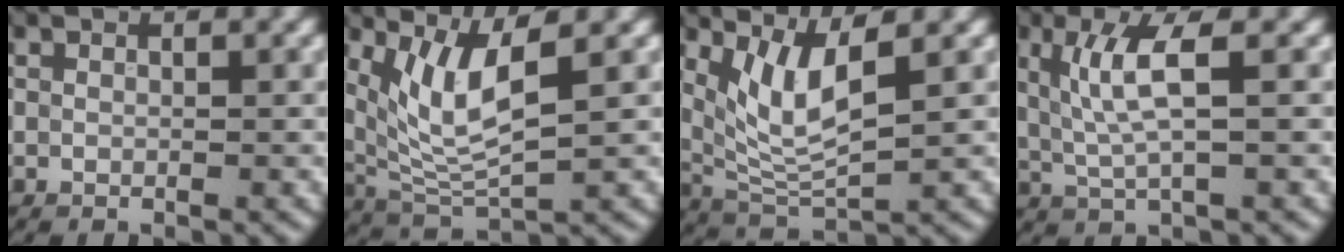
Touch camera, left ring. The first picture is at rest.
{"total": 5.8, "force": [2.1, 1.8, 5.1], "torque": [-0.114, -0.014, 0.051]}
{"total": 5.1, "force": [1.8, 1.5, 4.5], "torque": [-0.098, -0.013, 0.047]}
{"total": 4.4, "force": [0.9, 0.8, 4.2], "torque": [-0.087, 0.001, 0.023]}